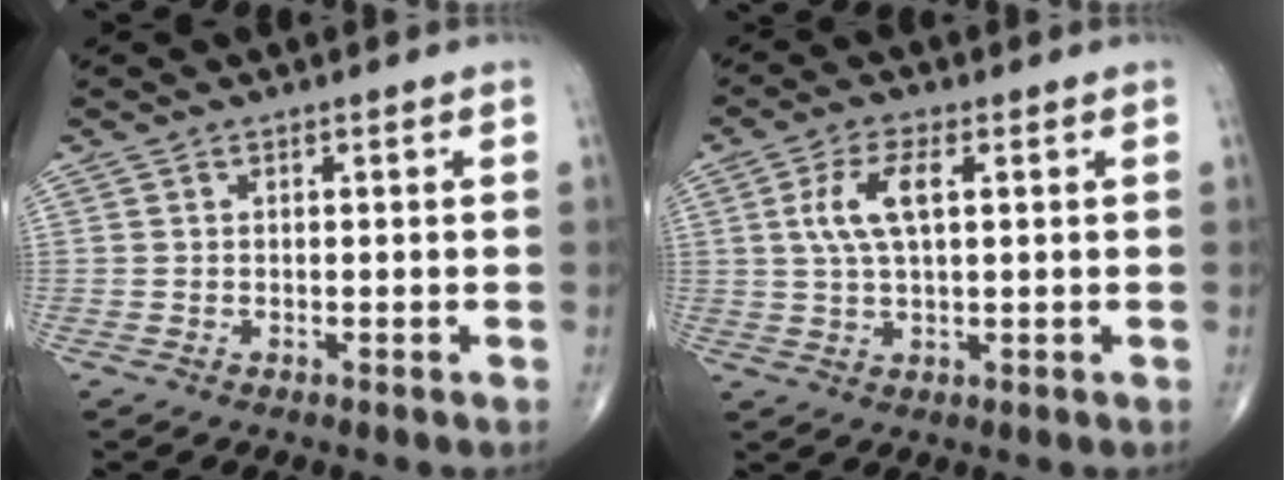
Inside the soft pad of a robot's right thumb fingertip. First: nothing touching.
{"total": 7.1, "force": [1.7, 2.9, 6.2], "torque": [-0.138, 0.005, 0.034]}